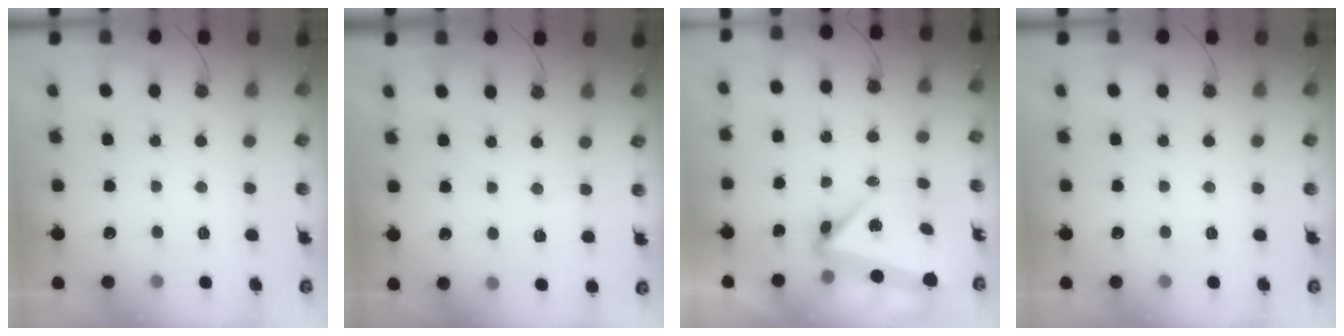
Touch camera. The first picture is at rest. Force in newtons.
{"total": 10.1, "press": 2.3, "slide": 9.9}
{"total": 5.9, "press": 5.9, "slide": 0.2}
{"total": 0.0}